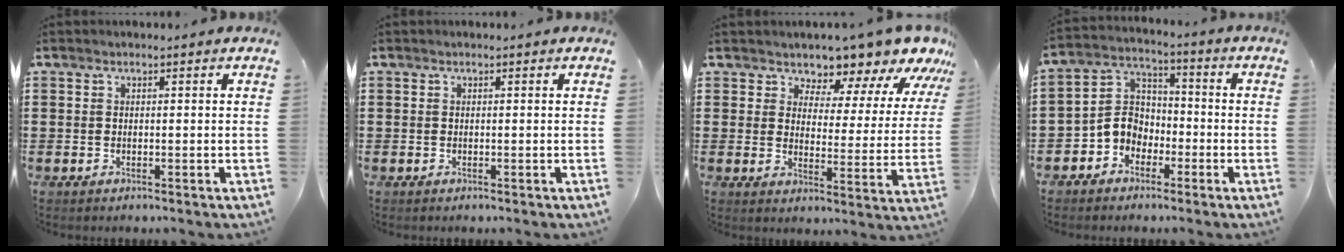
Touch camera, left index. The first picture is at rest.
{"total": 0.0}
{"total": 5.9, "force": [5.8, 1.2, 0.0], "torque": [-0.018, -0.055, 0.099]}
{"total": 5.7, "force": [-2.8, 4.6, 1.9], "torque": [-0.067, 0.003, -0.065]}